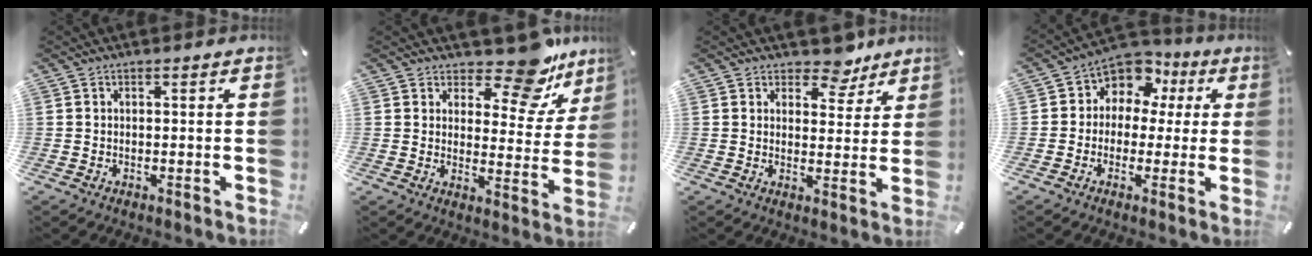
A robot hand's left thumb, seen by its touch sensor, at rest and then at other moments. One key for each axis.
{"total": 13.7, "fx": 10.7, "fy": 5.6, "fz": 6.4, "tx": -0.078, "ty": -0.088, "tz": 0.183}
{"total": 7.2, "fx": 5.7, "fy": 4.1, "fz": 1.8, "tx": -0.011, "ty": -0.042, "tz": 0.097}
{"total": 7.0, "fx": 1.6, "fy": 6.5, "fz": 2.0, "tx": -0.040, "ty": -0.014, "tz": 0.028}